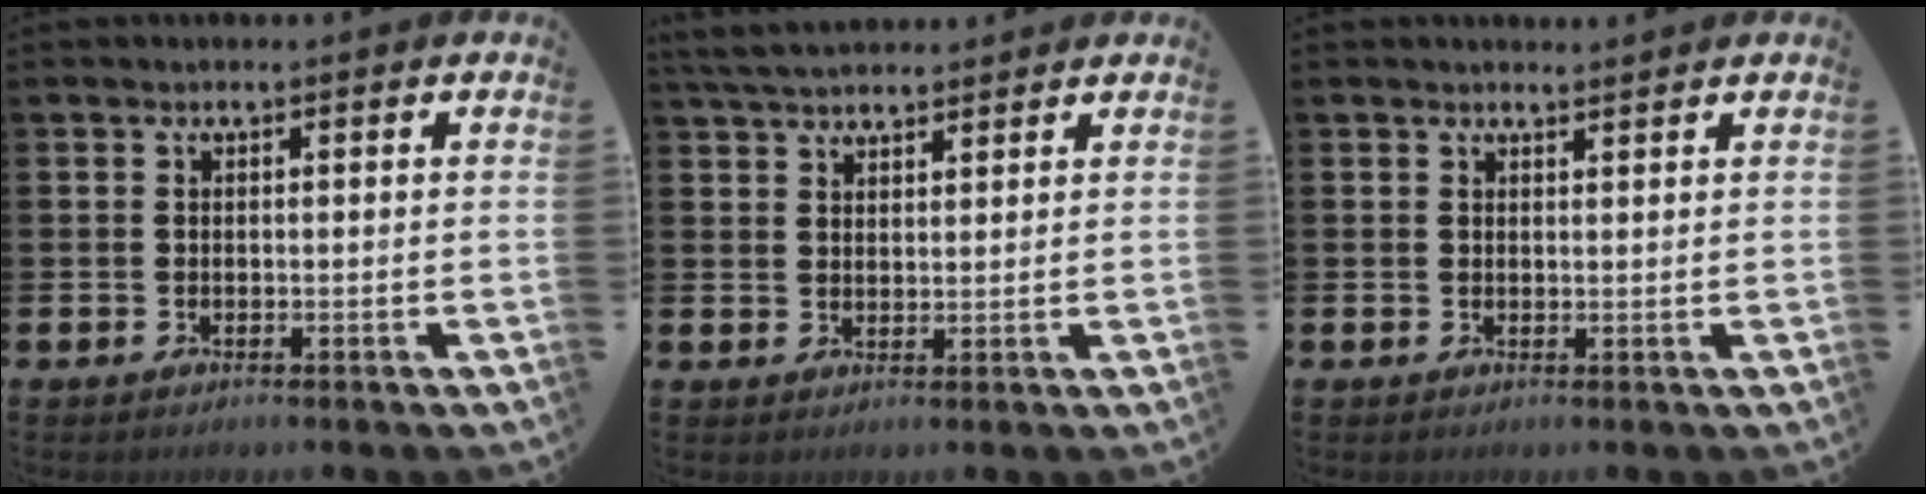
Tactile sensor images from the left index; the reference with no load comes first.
{"total": 4.2, "force": [4.0, 0.9, 0.9], "torque": [-0.027, -0.012, 0.076]}
{"total": 1.4, "force": [1.4, 0.0, 0.0], "torque": [0.007, -0.008, 0.024]}